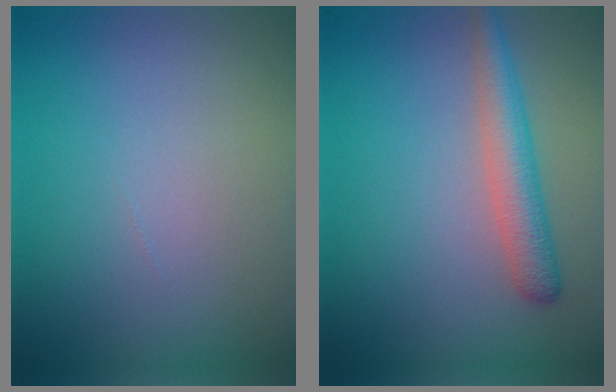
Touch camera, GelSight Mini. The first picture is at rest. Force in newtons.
{"total": 3.6, "press": 3.6, "slide": 0.1}